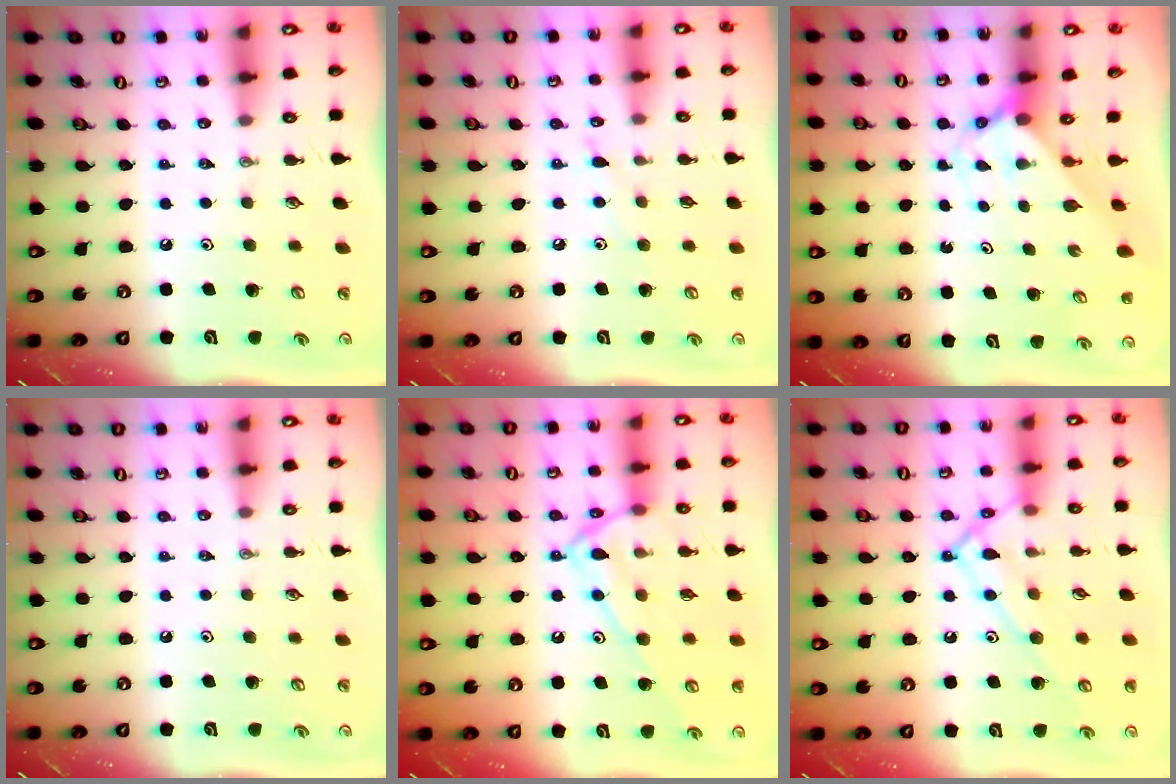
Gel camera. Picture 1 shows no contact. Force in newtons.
{"total": 7.3, "press": 7.3, "slide": 0.6}
{"total": 2.3, "press": 2.3, "slide": 0.2}
{"total": 0.0}
{"total": 15.8, "press": 15.8, "slide": 1.1}
{"total": 13.2, "press": 13.1, "slide": 1.0}